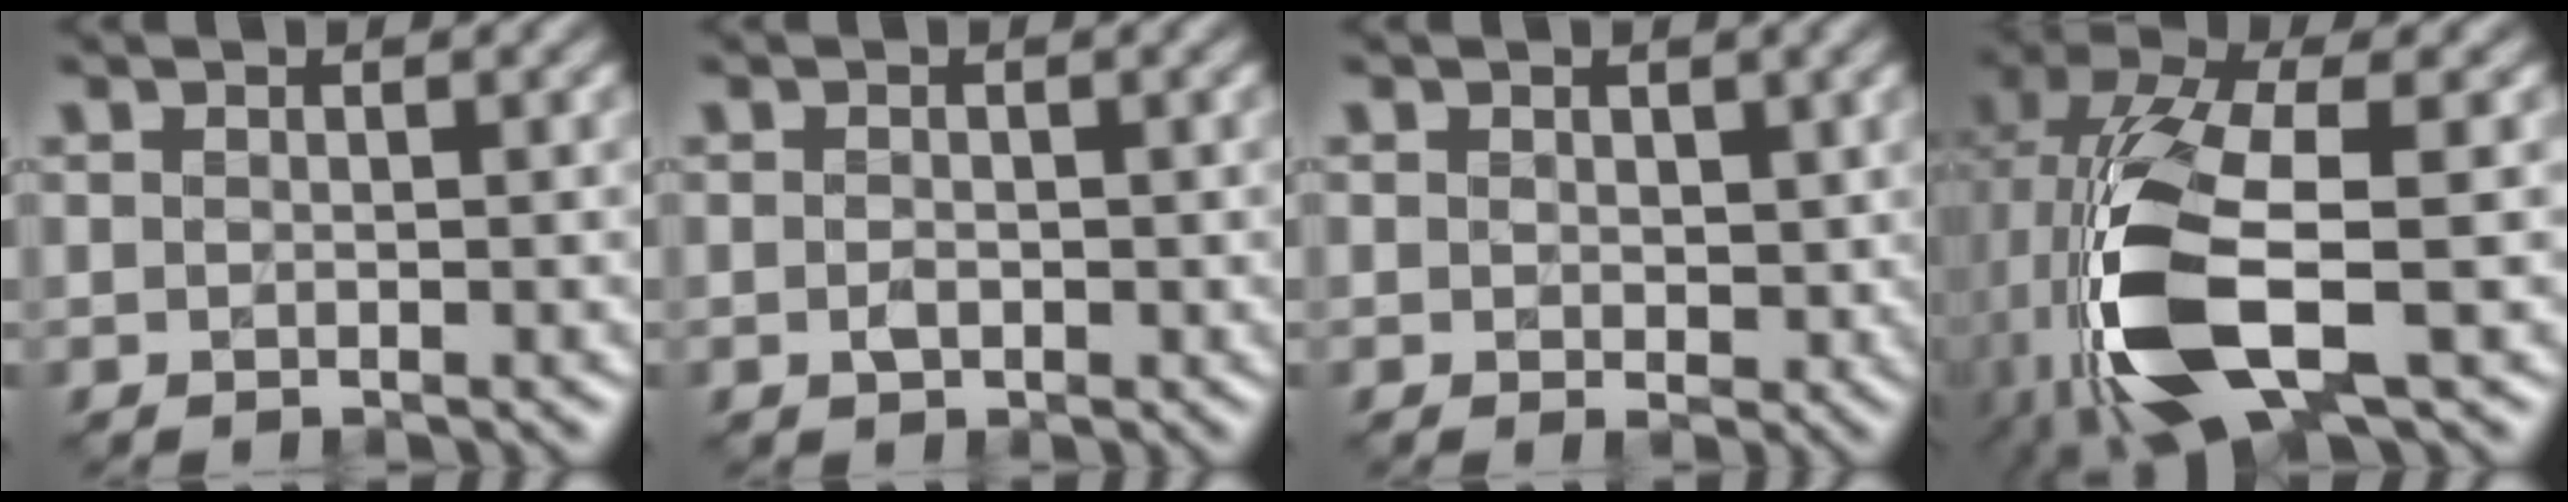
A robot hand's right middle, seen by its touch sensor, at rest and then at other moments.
{"total": 1.2, "force": [-0.3, 0.8, 0.8], "torque": [-0.014, 0.000, -0.008]}
{"total": 1.3, "force": [0.3, 1.1, 0.7], "torque": [-0.019, 0.000, 0.003]}
{"total": 11.4, "force": [-3.2, 4.5, 10.0], "torque": [-0.235, -0.010, -0.062]}